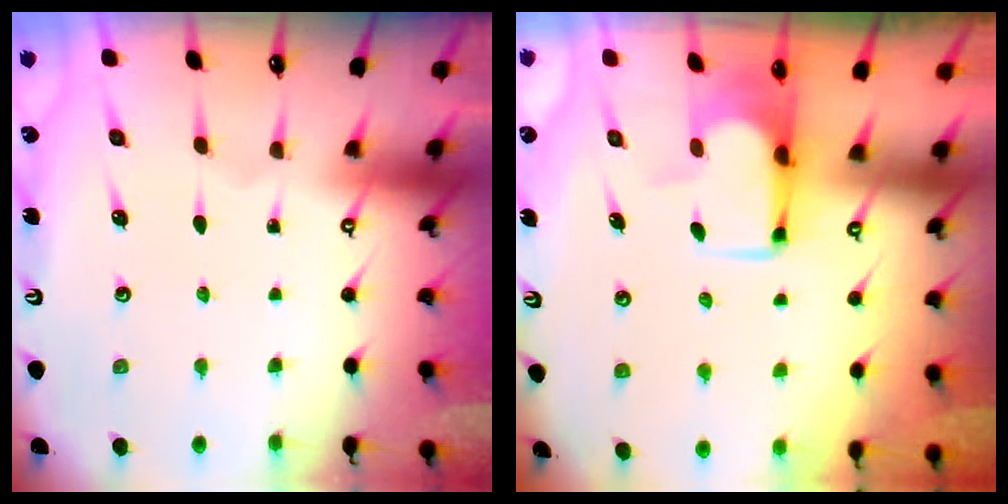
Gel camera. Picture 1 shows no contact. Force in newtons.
{"total": 3.5, "press": 3.4, "slide": 0.4}